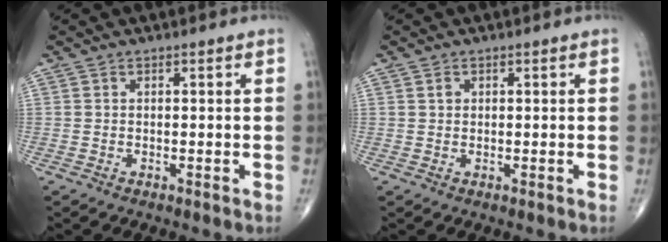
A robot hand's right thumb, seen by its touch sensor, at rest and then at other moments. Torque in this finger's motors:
{"motor_torque": [-0.40, -0.09, 0.06, -0.02, -0.01]}